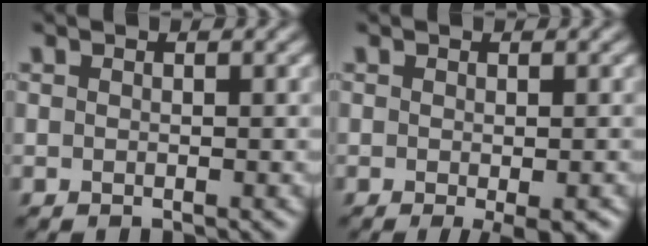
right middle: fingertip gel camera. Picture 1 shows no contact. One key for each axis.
{"total": 2.5, "fx": -1.1, "fy": 0.3, "fz": 2.2, "tx": -0.034, "ty": -0.005, "tz": -0.012}